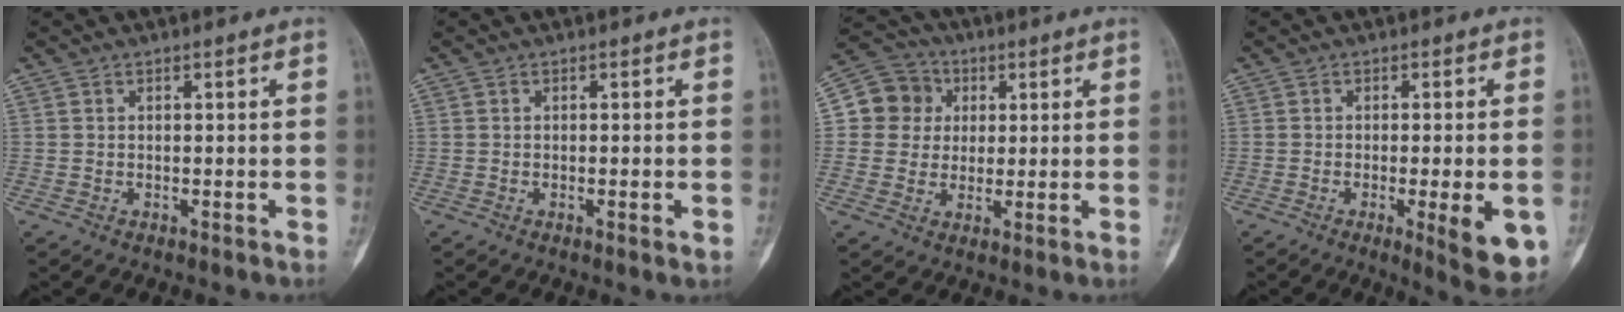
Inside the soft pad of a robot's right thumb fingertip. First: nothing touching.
{"total": 1.6, "force": [-0.4, 0.3, 1.5], "torque": [-0.026, -0.005, -0.007]}
{"total": 9.4, "force": [1.6, 9.0, 2.5], "torque": [-0.014, 0.010, 0.018]}
{"total": 9.9, "force": [-3.1, 2.2, 9.2], "torque": [-0.117, -0.012, -0.036]}